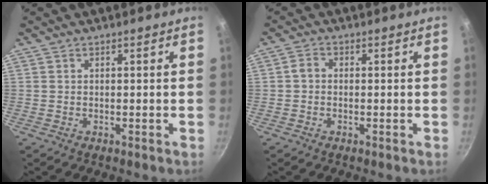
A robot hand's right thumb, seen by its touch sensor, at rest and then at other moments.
{"total": 1.8, "force": [0.2, 1.4, 1.1], "torque": [-0.018, 0.007, 0.002]}